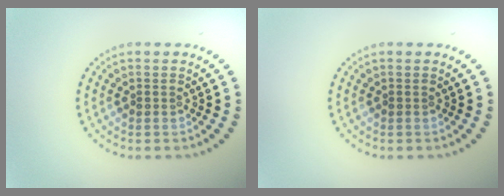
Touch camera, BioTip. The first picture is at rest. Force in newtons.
{"total": 0.0}